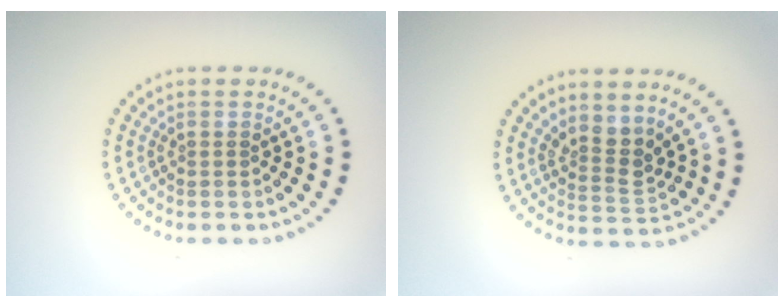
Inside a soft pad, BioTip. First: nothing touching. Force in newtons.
{"total": 2.6, "press": 2.0, "slide": 1.7}